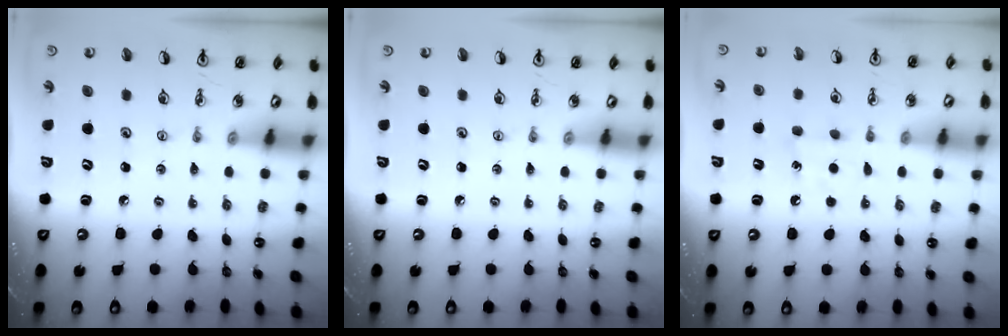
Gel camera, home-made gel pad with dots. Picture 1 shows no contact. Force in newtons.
{"total": 0.0}
{"total": 6.4, "press": 6.3, "slide": 0.8}